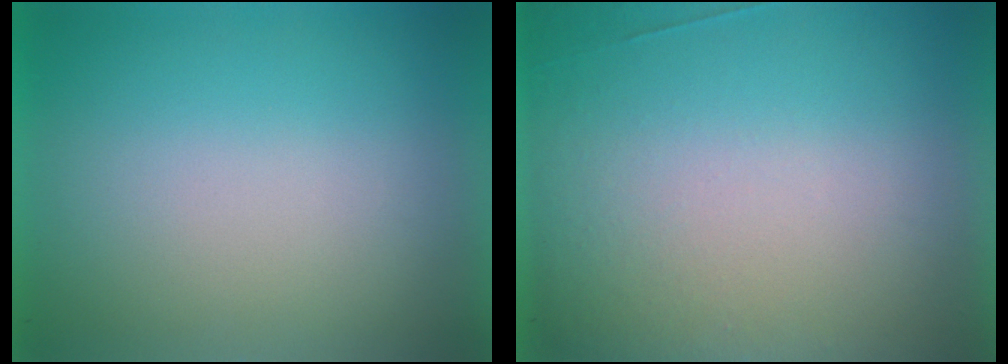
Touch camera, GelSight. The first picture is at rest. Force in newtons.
{"total": 4.7}